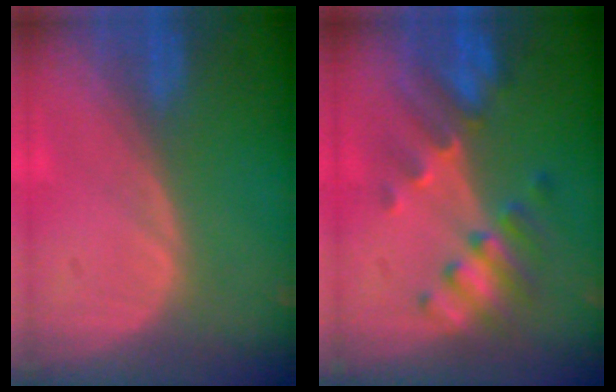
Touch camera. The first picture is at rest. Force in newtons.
{"total": 7.7, "press": 6.9, "slide": 3.4}